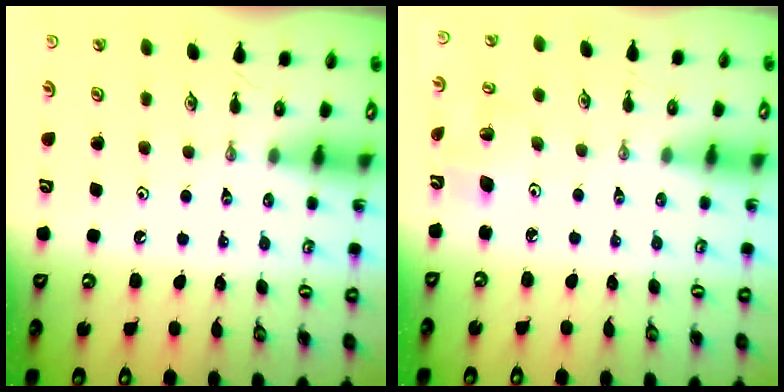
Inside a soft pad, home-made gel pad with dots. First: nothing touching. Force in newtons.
{"total": 5.7, "press": 5.5, "slide": 1.5}